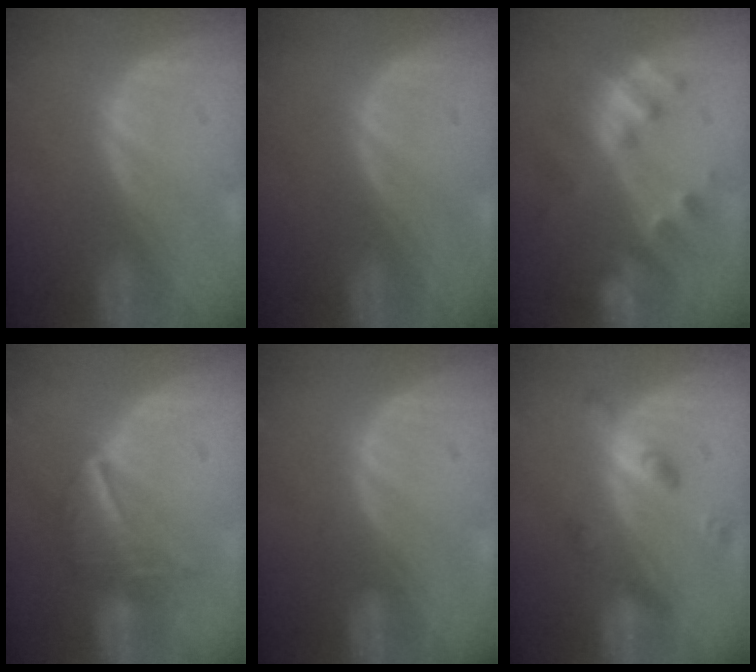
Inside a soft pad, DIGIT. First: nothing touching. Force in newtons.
{"total": 0.0}
{"total": 7.8, "press": 6.9, "slide": 3.7}
{"total": 6.7, "press": 6.1, "slide": 2.7}
{"total": 1.2, "press": 1.1, "slide": 0.4}
{"total": 4.2, "press": 4.2, "slide": 0.2}